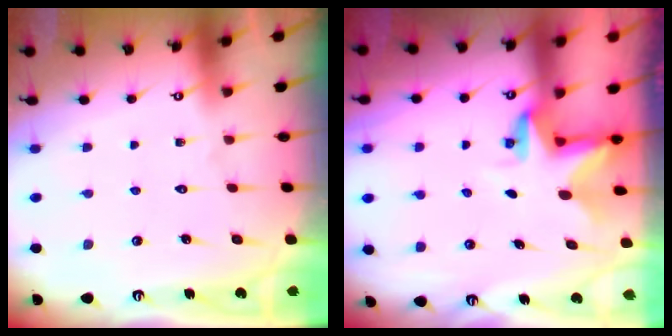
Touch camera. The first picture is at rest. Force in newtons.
{"total": 3.0, "press": 3.0, "slide": 0.1}